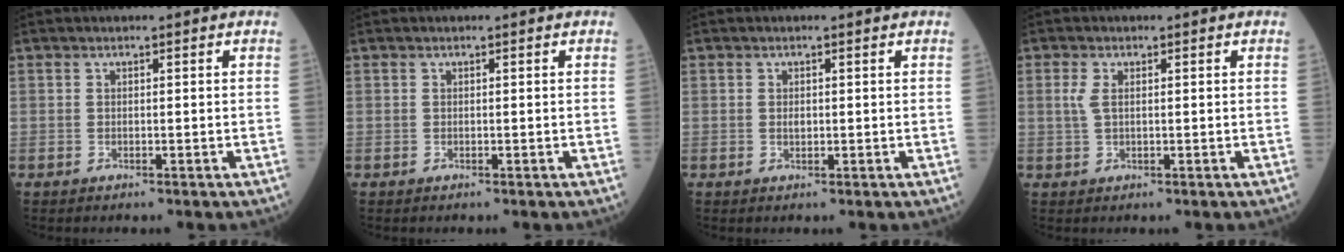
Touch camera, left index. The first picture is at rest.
{"total": 0.0}
{"total": 0.8, "force": [0.1, 0.5, 0.6], "torque": [-0.010, 0.001, 0.001]}
{"total": 2.1, "force": [0.5, 1.0, 1.8], "torque": [-0.050, 0.004, 0.012]}